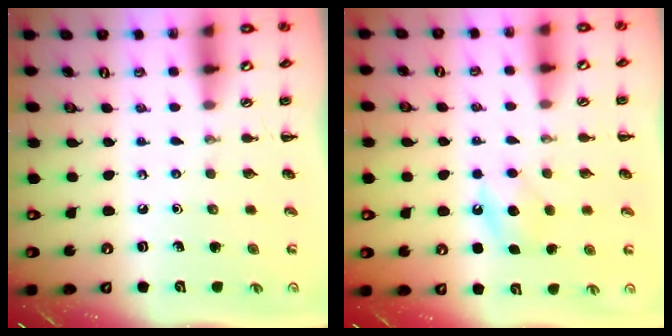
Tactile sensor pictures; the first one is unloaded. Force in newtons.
{"total": 6.0, "press": 5.8, "slide": 1.5}